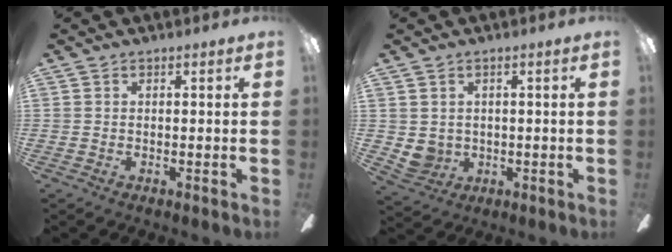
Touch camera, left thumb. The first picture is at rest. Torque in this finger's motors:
{"motor_torque": [0.04, 0.03, -0.05, -0.14, 0.01]}